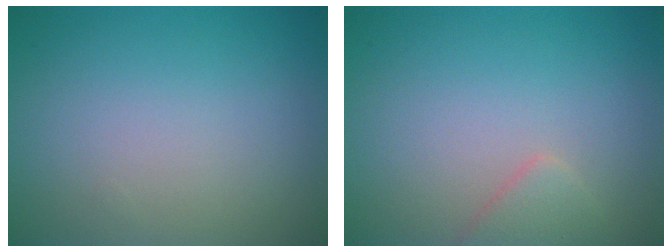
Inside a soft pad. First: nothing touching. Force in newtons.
{"total": 1.7, "press": 1.7, "slide": 0.1}